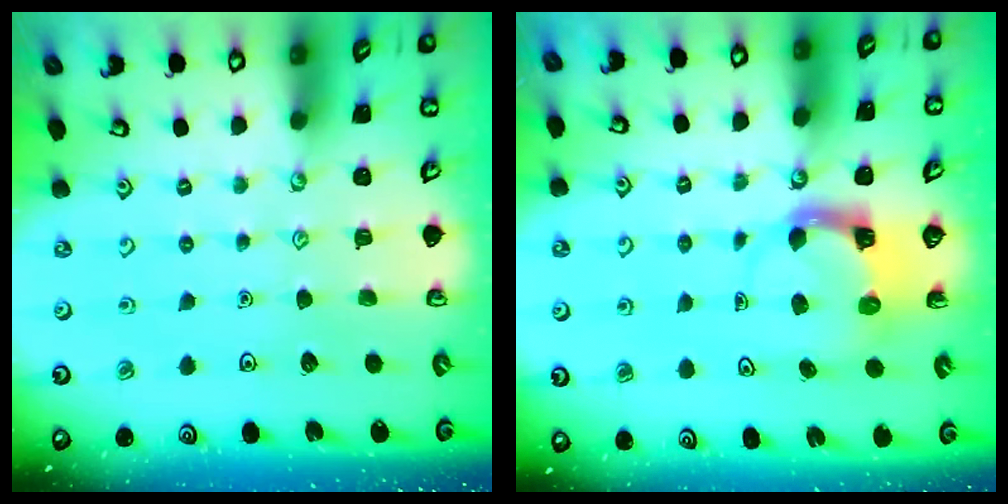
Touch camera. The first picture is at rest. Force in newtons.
{"total": 4.0, "press": 3.9, "slide": 0.4}